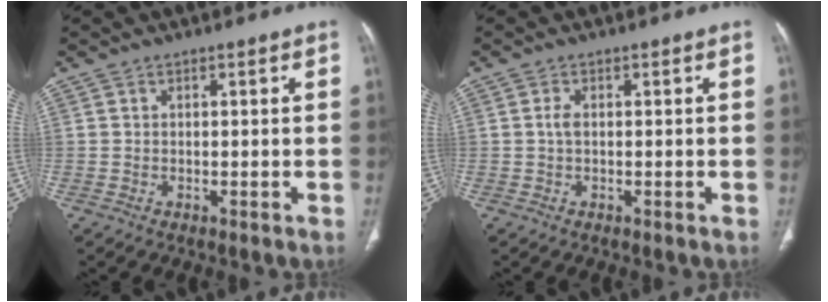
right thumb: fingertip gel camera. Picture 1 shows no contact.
{"total": 1.3, "force": [0.1, 0.7, 1.1], "torque": [-0.025, 0.001, 0.000]}